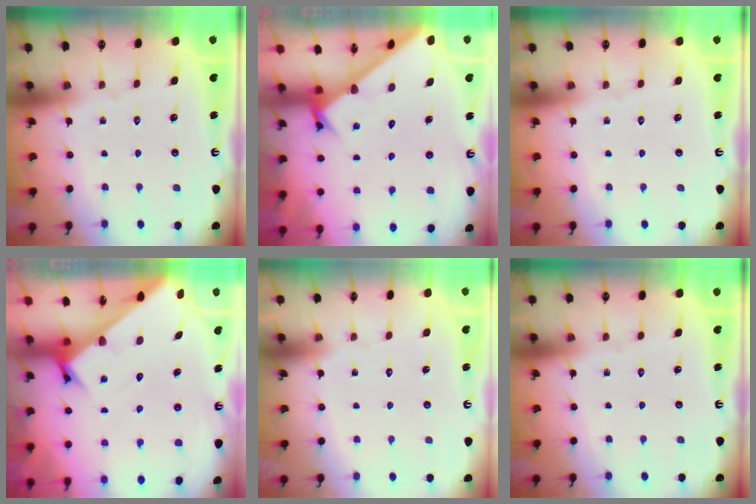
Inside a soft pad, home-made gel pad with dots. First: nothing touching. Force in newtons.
{"total": 2.5, "press": 2.5, "slide": 0.2}
{"total": 0.0}
{"total": 3.0, "press": 3.0, "slide": 0.1}
{"total": 1.8, "press": 1.7, "slide": 0.1}
{"total": 0.0}